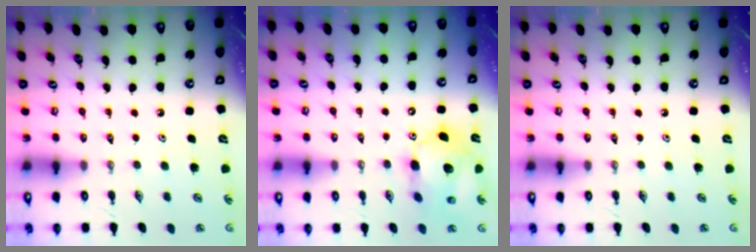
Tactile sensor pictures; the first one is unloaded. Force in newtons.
{"total": 12.9, "press": 12.6, "slide": 2.9}
{"total": 0.0}